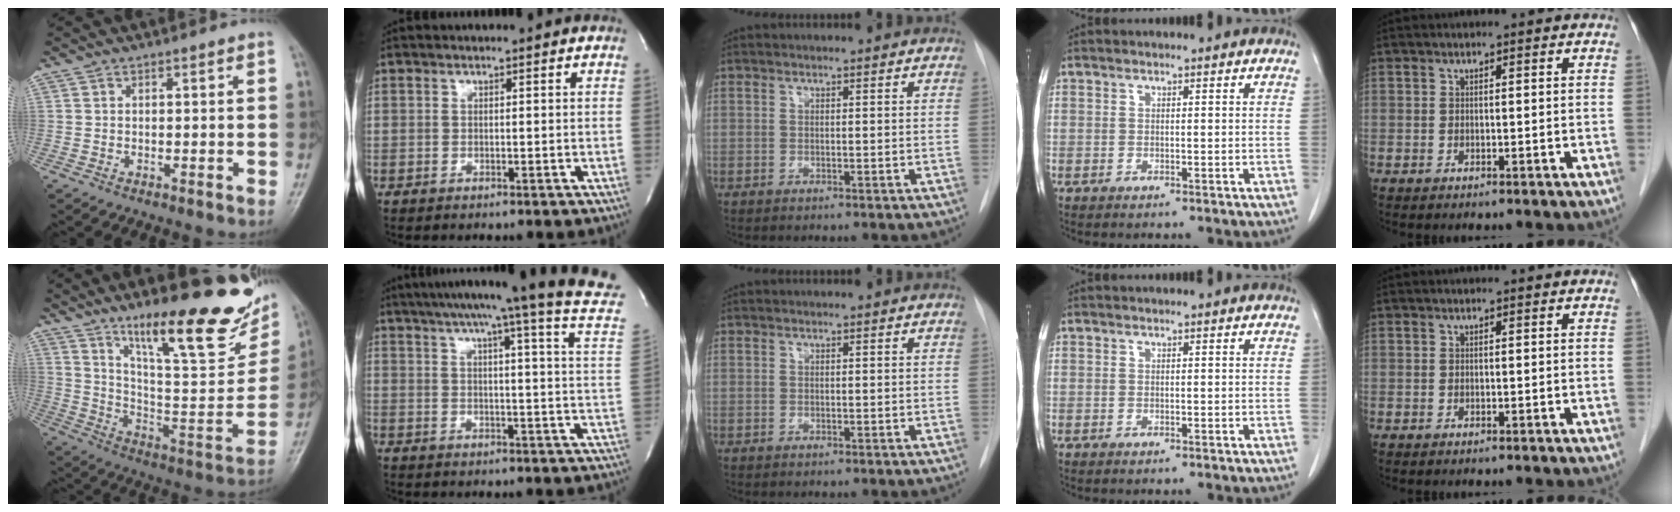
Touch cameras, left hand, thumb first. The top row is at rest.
{"thumb": {"total": 27.5, "force": [17.2, 7.5, 20.2], "torque": [-0.257, -0.072, 0.274]}, "index": {"total": 22.0, "force": [18.5, -1.7, 11.8], "torque": [-0.176, -0.049, 0.220]}}